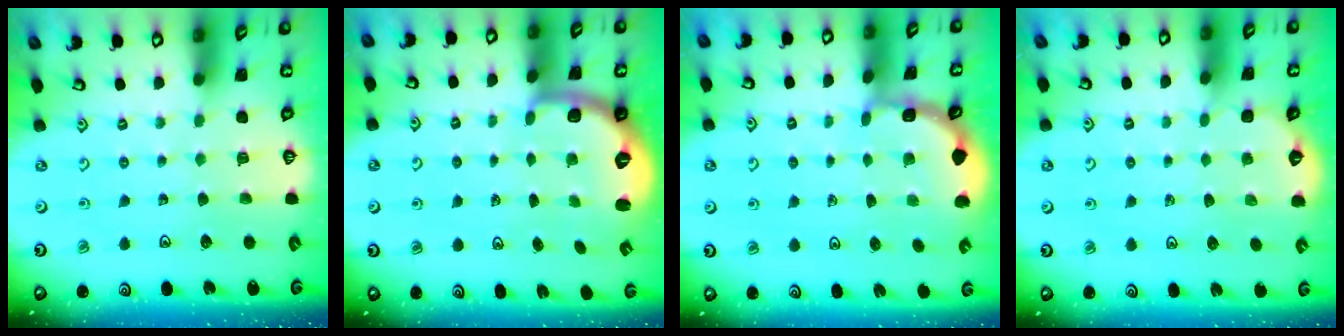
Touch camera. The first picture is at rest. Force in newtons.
{"total": 2.7, "press": 1.8, "slide": 2.0}
{"total": 1.9, "press": 1.9, "slide": 0.2}
{"total": 1.6, "press": 1.5, "slide": 0.5}